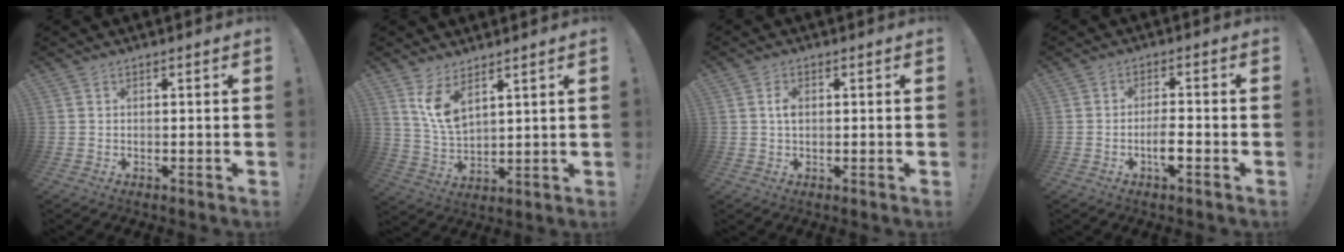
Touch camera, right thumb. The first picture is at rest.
{"total": 8.5, "force": [5.7, 3.2, 5.5], "torque": [-0.110, -0.036, 0.105]}
{"total": 2.4, "force": [0.2, 1.5, 1.9], "torque": [-0.030, 0.001, 0.000]}
{"total": 4.9, "force": [-2.1, 1.1, 4.3], "torque": [-0.088, -0.002, -0.037]}